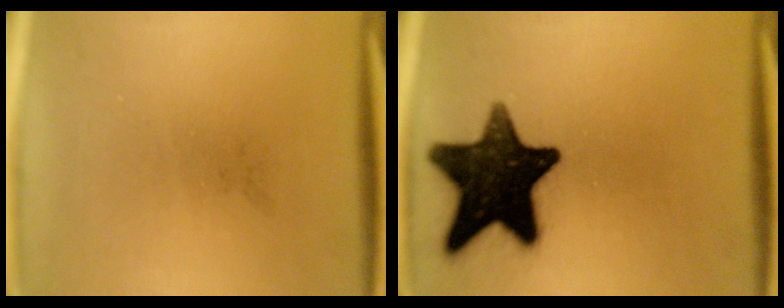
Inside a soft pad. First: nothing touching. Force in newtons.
{"total": 16.8}